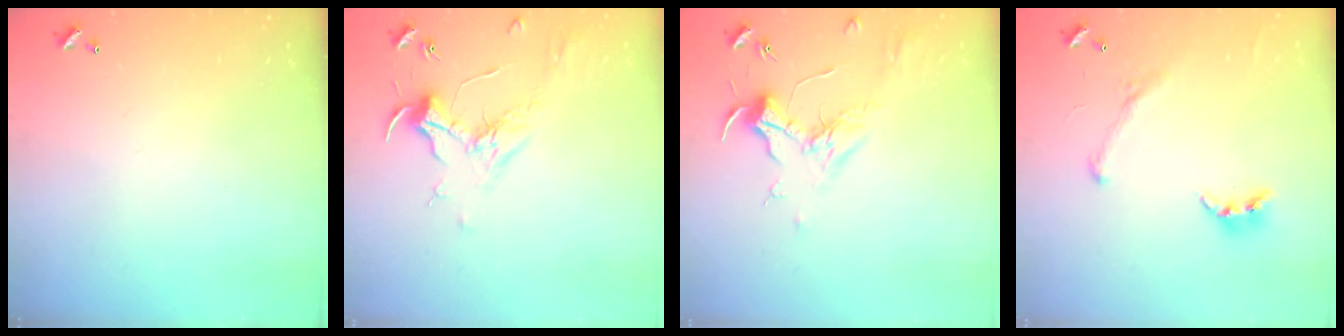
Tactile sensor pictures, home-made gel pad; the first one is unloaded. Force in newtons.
{"total": 1.8, "press": 1.6, "slide": 0.8}
{"total": 1.8, "press": 1.7, "slide": 0.6}
{"total": 1.6, "press": 1.4, "slide": 0.8}